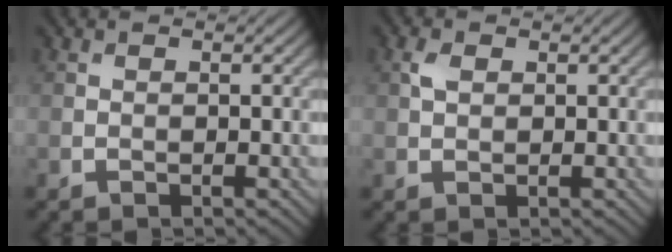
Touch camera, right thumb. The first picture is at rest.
{"total": 1.6, "force": [0.6, 1.0, 1.0], "torque": [-0.024, 0.003, 0.010]}